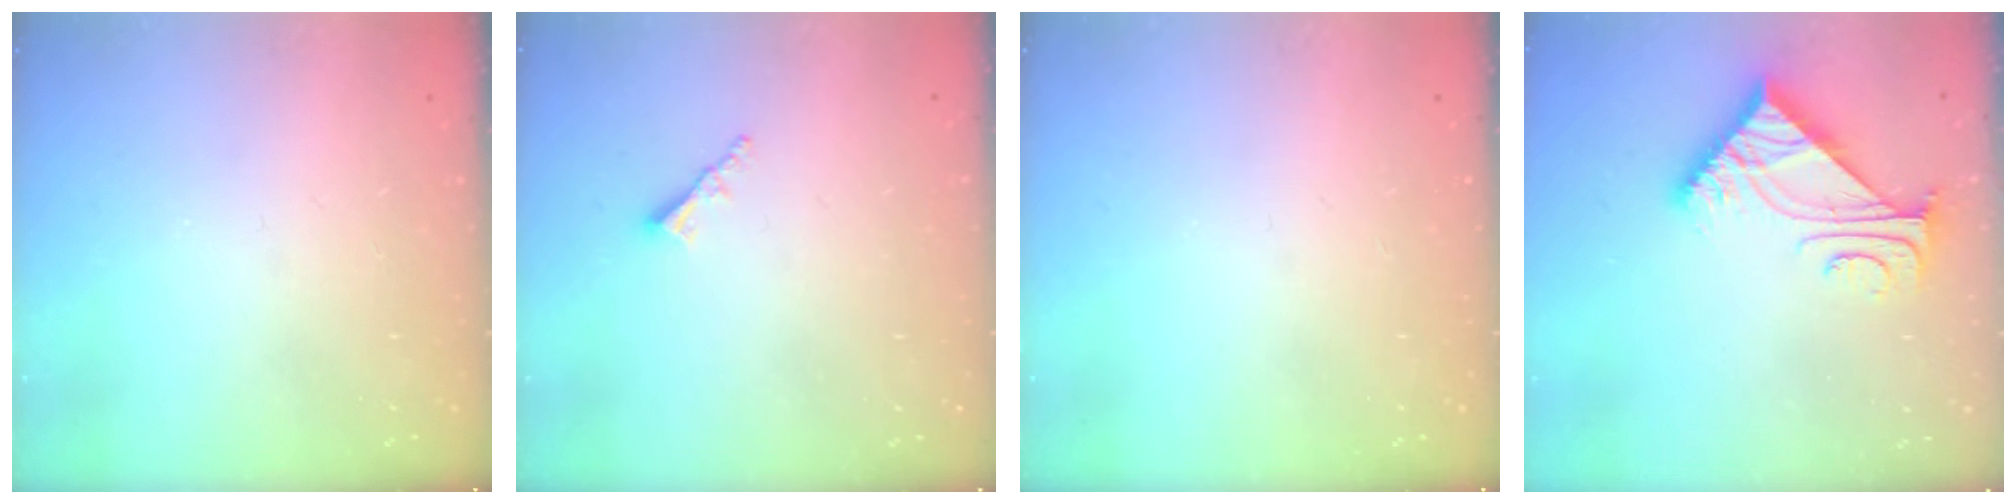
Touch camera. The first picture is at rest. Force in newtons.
{"total": 2.3, "press": 2.2, "slide": 0.6}
{"total": 0.0}
{"total": 6.1, "press": 6.1, "slide": 0.7}